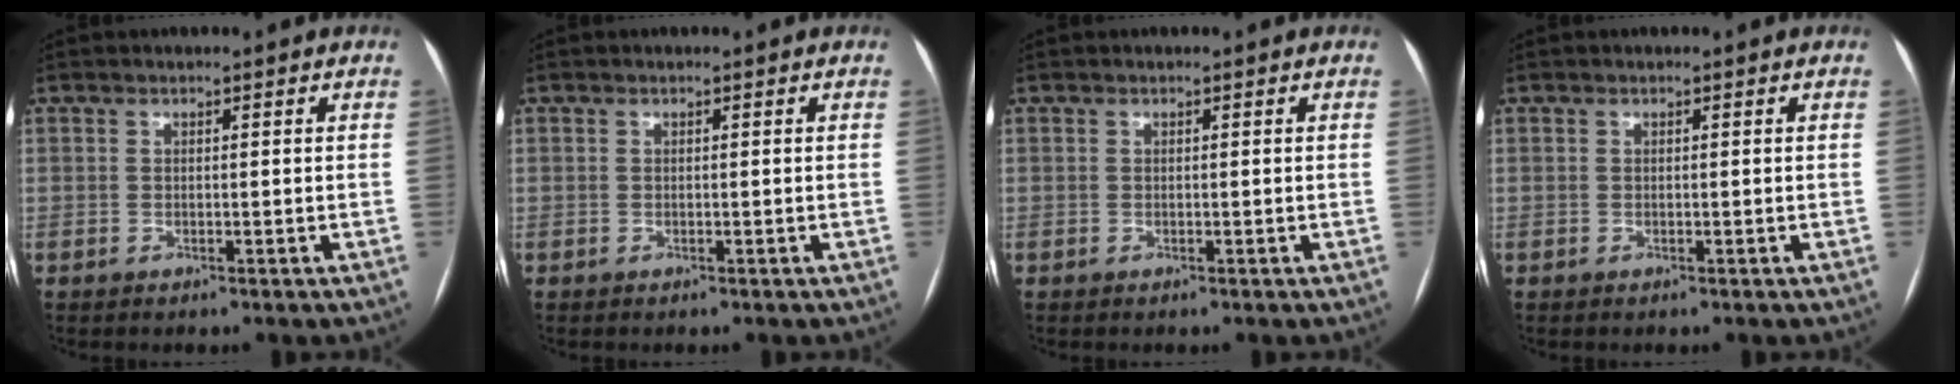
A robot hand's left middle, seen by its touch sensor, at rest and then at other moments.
{"total": 0.0}
{"total": 0.0}
{"total": 0.0}